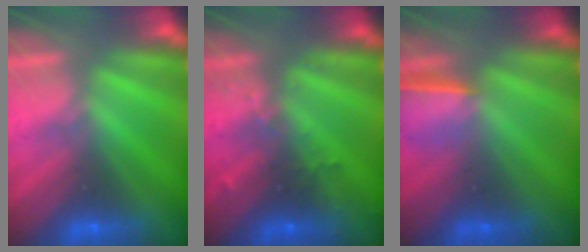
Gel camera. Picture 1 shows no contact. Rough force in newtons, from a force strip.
{"total": 3.0}
{"total": 1.5}